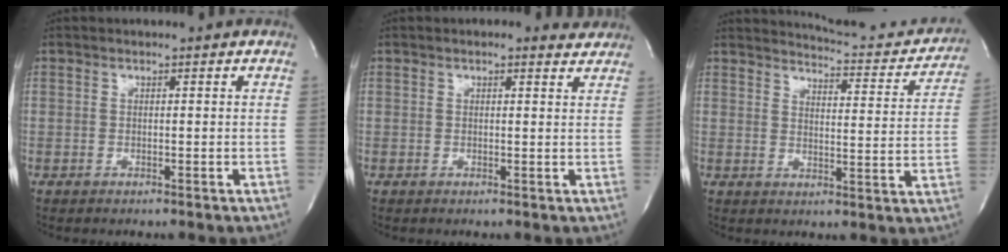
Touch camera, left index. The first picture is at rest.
{"total": 2.5, "force": [2.0, 1.0, 1.0], "torque": [-0.014, 0.003, 0.013]}
{"total": 13.0, "force": [12.7, 1.5, 2.1], "torque": [-0.020, -0.041, 0.142]}